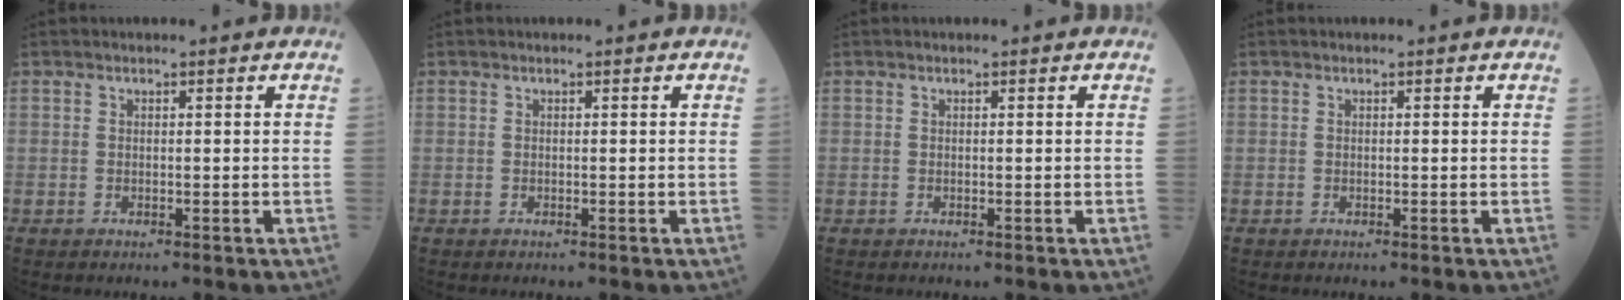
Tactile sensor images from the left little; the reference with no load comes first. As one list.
[{"total": 0.0}, {"total": 0.0}, {"total": 0.0}]